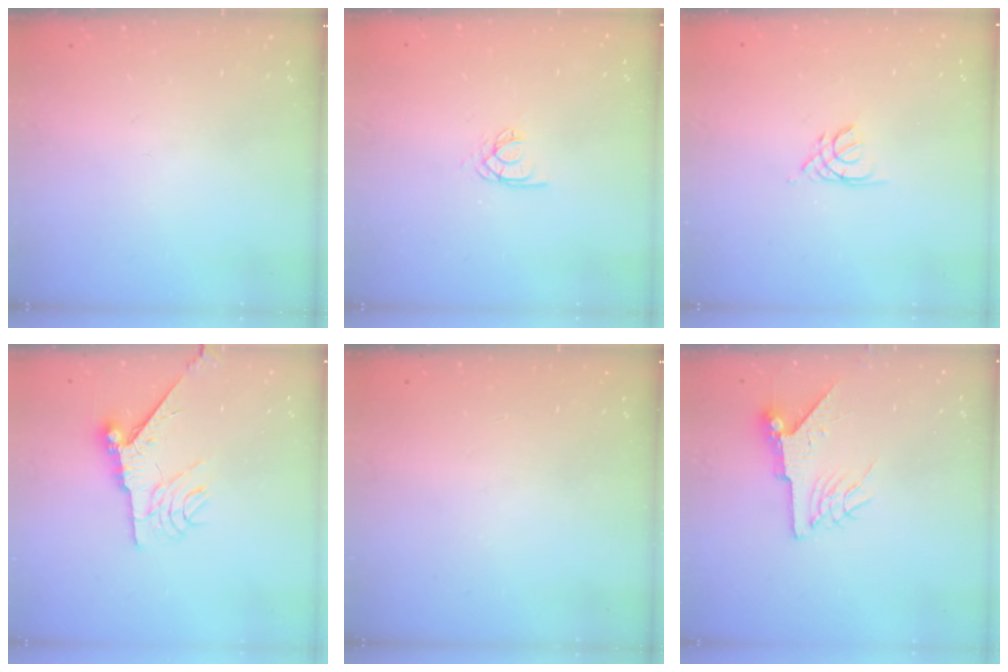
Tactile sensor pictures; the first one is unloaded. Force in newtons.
{"total": 2.6, "press": 2.6, "slide": 0.1}
{"total": 2.2, "press": 2.2, "slide": 0.4}
{"total": 9.6, "press": 9.5, "slide": 1.0}
{"total": 0.0}
{"total": 7.2, "press": 7.2, "slide": 0.9}